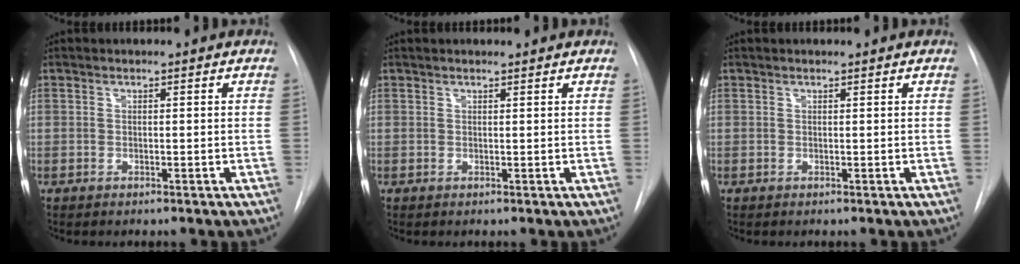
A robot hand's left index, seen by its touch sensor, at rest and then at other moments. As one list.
[{"total": 2.3, "force": [2.2, 0.2, 0.7], "torque": [-0.009, 0.016, 0.026]}, {"total": 1.0, "force": [1.0, 0.0, 0.3], "torque": [-0.007, 0.011, 0.012]}]